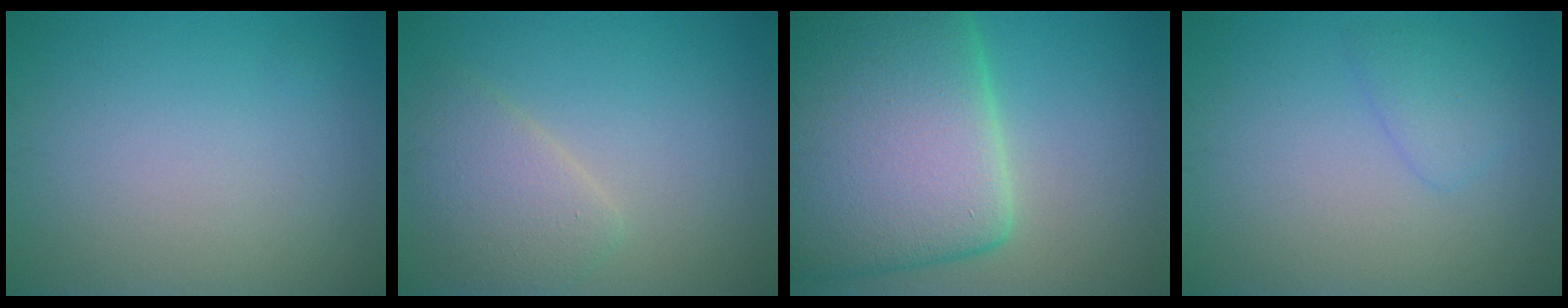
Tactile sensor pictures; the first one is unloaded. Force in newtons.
{"total": 3.5, "press": 3.5, "slide": 0.2}
{"total": 16.2, "press": 16.1, "slide": 1.5}
{"total": 1.8, "press": 1.8, "slide": 0.1}